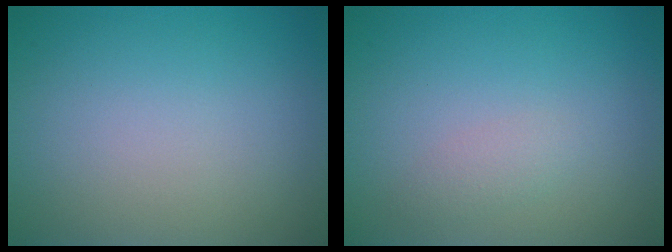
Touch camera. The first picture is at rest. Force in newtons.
{"total": 1.1, "press": 1.1, "slide": 0.0}